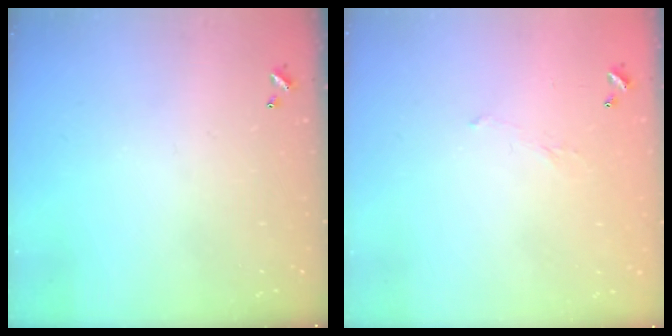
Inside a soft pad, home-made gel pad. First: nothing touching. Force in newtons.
{"total": 5.4, "press": 5.4, "slide": 0.8}